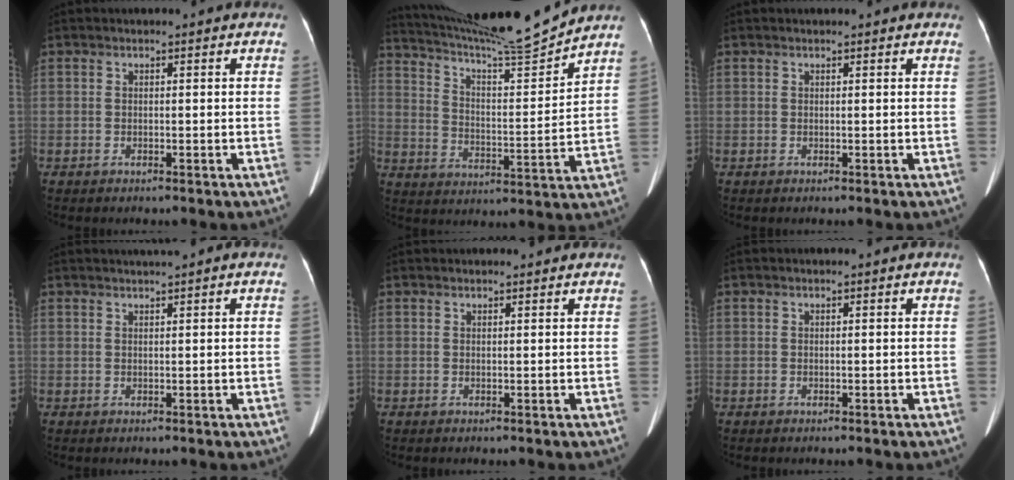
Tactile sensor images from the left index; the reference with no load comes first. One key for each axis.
{"total": 16.4, "fx": 15.5, "fy": -1.8, "fz": 5.1, "tx": -0.101, "ty": -0.035, "tz": 0.246}
{"total": 2.3, "fx": 2.0, "fy": 0.5, "fz": 0.9, "tx": -0.016, "ty": 0.017, "tz": 0.020}
{"total": 2.1, "fx": 1.6, "fy": -0.1, "fz": 1.4, "tx": -0.023, "ty": 0.016, "tz": 0.026}
{"total": 3.1, "fx": 2.9, "fy": 0.7, "fz": 0.9, "tx": -0.012, "ty": 0.028, "tz": 0.038}
{"total": 0.0}